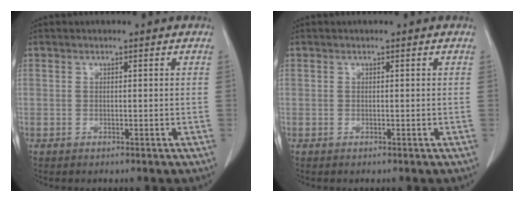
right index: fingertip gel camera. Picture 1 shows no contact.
{"total": 0.0}